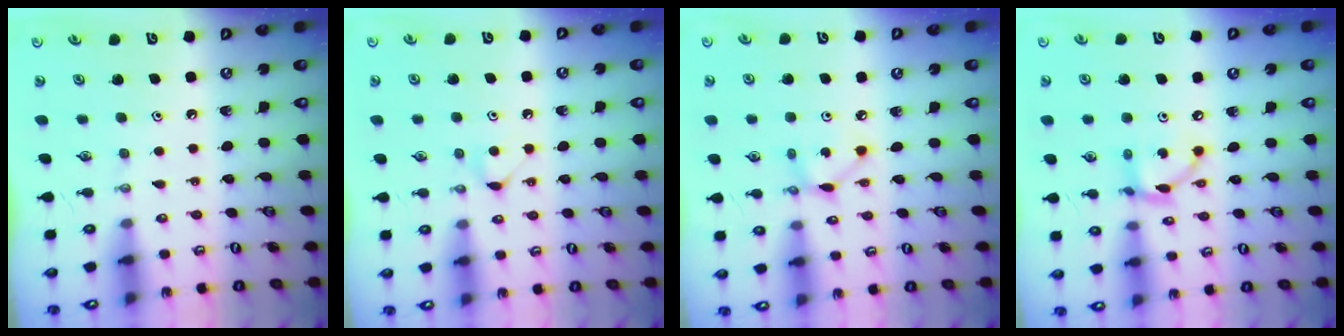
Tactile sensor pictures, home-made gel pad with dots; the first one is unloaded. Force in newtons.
{"total": 3.7, "press": 3.7, "slide": 0.4}
{"total": 4.0, "press": 4.0, "slide": 0.2}
{"total": 8.5, "press": 8.5, "slide": 0.4}